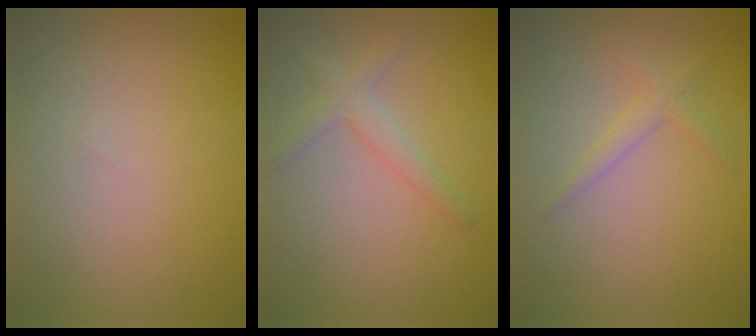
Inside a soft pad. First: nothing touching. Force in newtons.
{"total": 2.0, "press": 2.0, "slide": 0.2}
{"total": 1.4, "press": 1.4, "slide": 0.0}